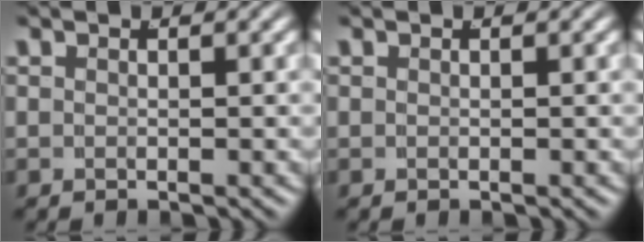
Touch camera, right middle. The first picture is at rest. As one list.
[{"total": 0.0}]